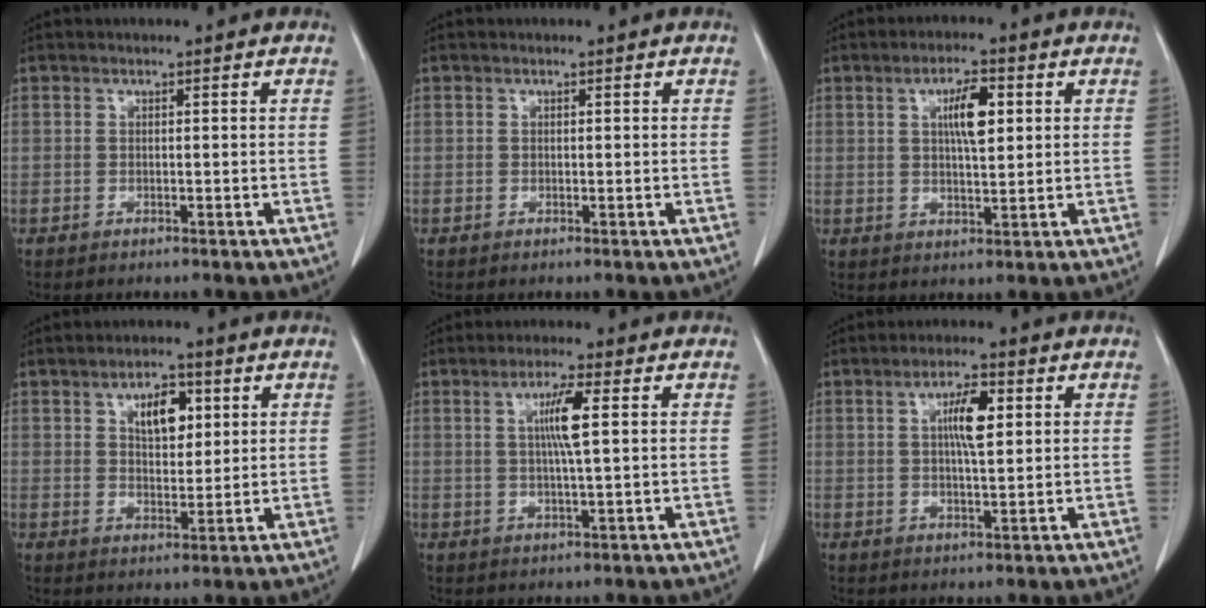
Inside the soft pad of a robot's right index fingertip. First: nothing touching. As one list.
[{"total": 0.0}, {"total": 5.9, "force": [1.7, 1.6, 5.4], "torque": [-0.095, 0.003, 0.030]}, {"total": 6.2, "force": [2.4, 3.0, 4.8], "torque": [-0.080, 0.004, 0.043]}, {"total": 5.3, "force": [1.2, -0.2, 5.2], "torque": [-0.095, -0.002, 0.022]}, {"total": 5.6, "force": [1.6, 1.2, 5.3], "torque": [-0.095, 0.003, 0.027]}]